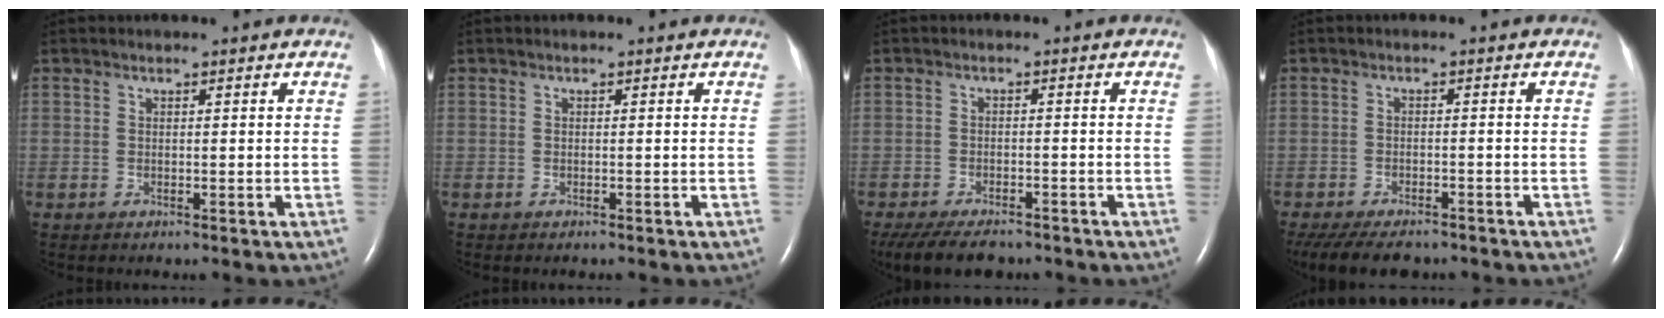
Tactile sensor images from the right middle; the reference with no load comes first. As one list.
[{"total": 0.0}, {"total": 9.2, "force": [-7.4, 3.3, 4.3], "torque": [-0.073, -0.012, -0.114]}, {"total": 10.9, "force": [-8.8, 4.1, 5.0], "torque": [-0.098, -0.014, -0.124]}]